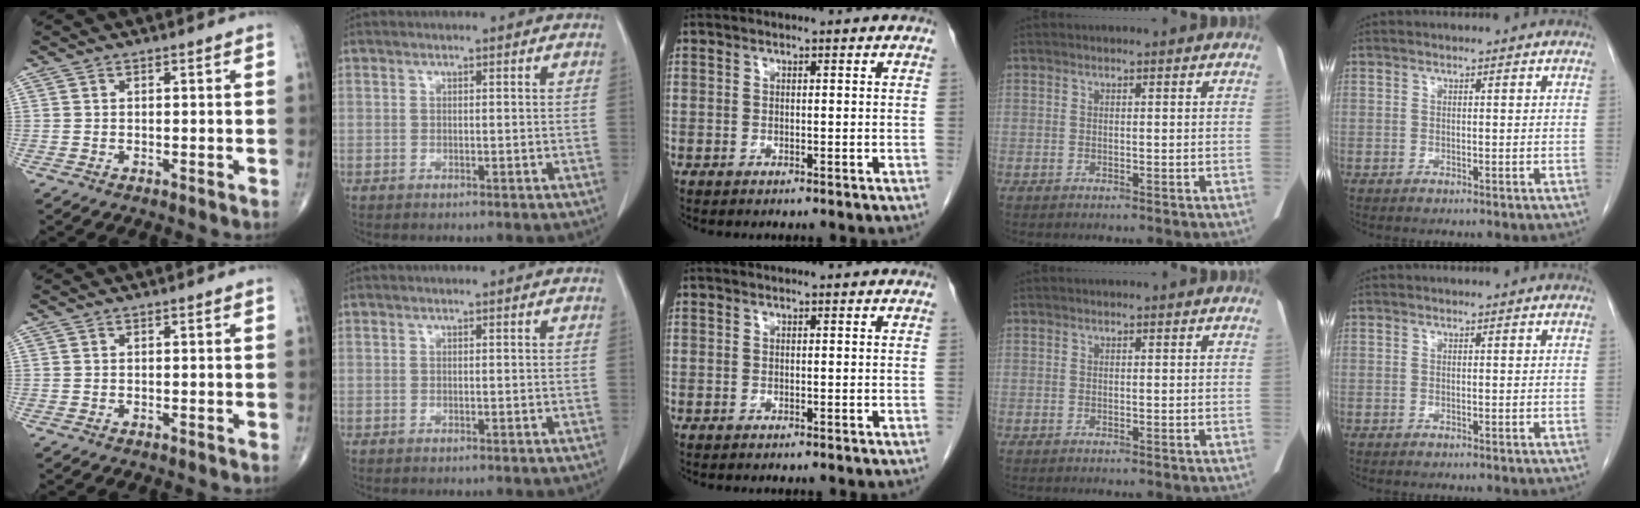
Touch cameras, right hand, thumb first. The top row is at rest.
{}